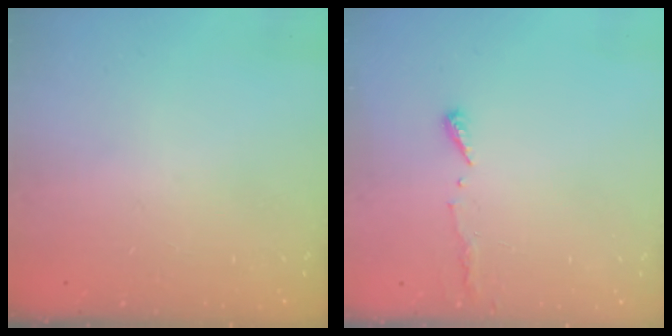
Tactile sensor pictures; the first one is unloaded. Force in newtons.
{"total": 3.5, "press": 3.4, "slide": 0.3}